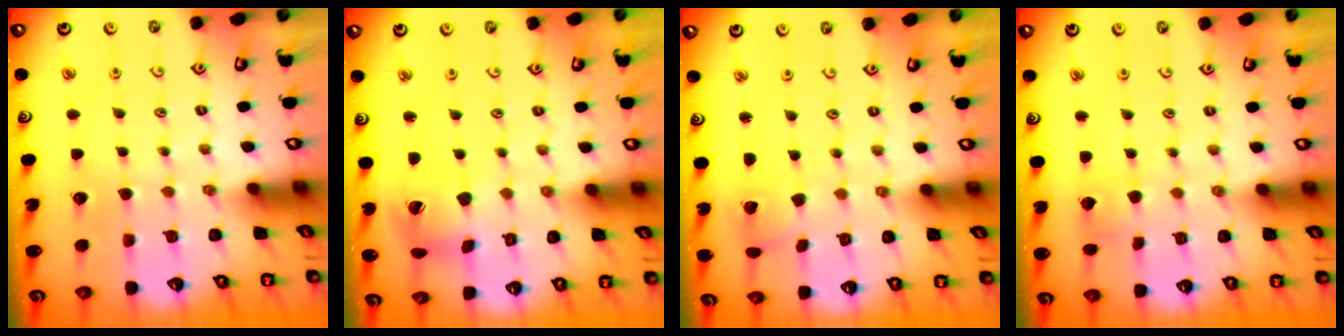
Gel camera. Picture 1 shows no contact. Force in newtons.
{"total": 7.4, "press": 7.3, "slide": 1.0}
{"total": 2.0, "press": 2.0, "slide": 0.3}
{"total": 2.7, "press": 2.7, "slide": 0.2}